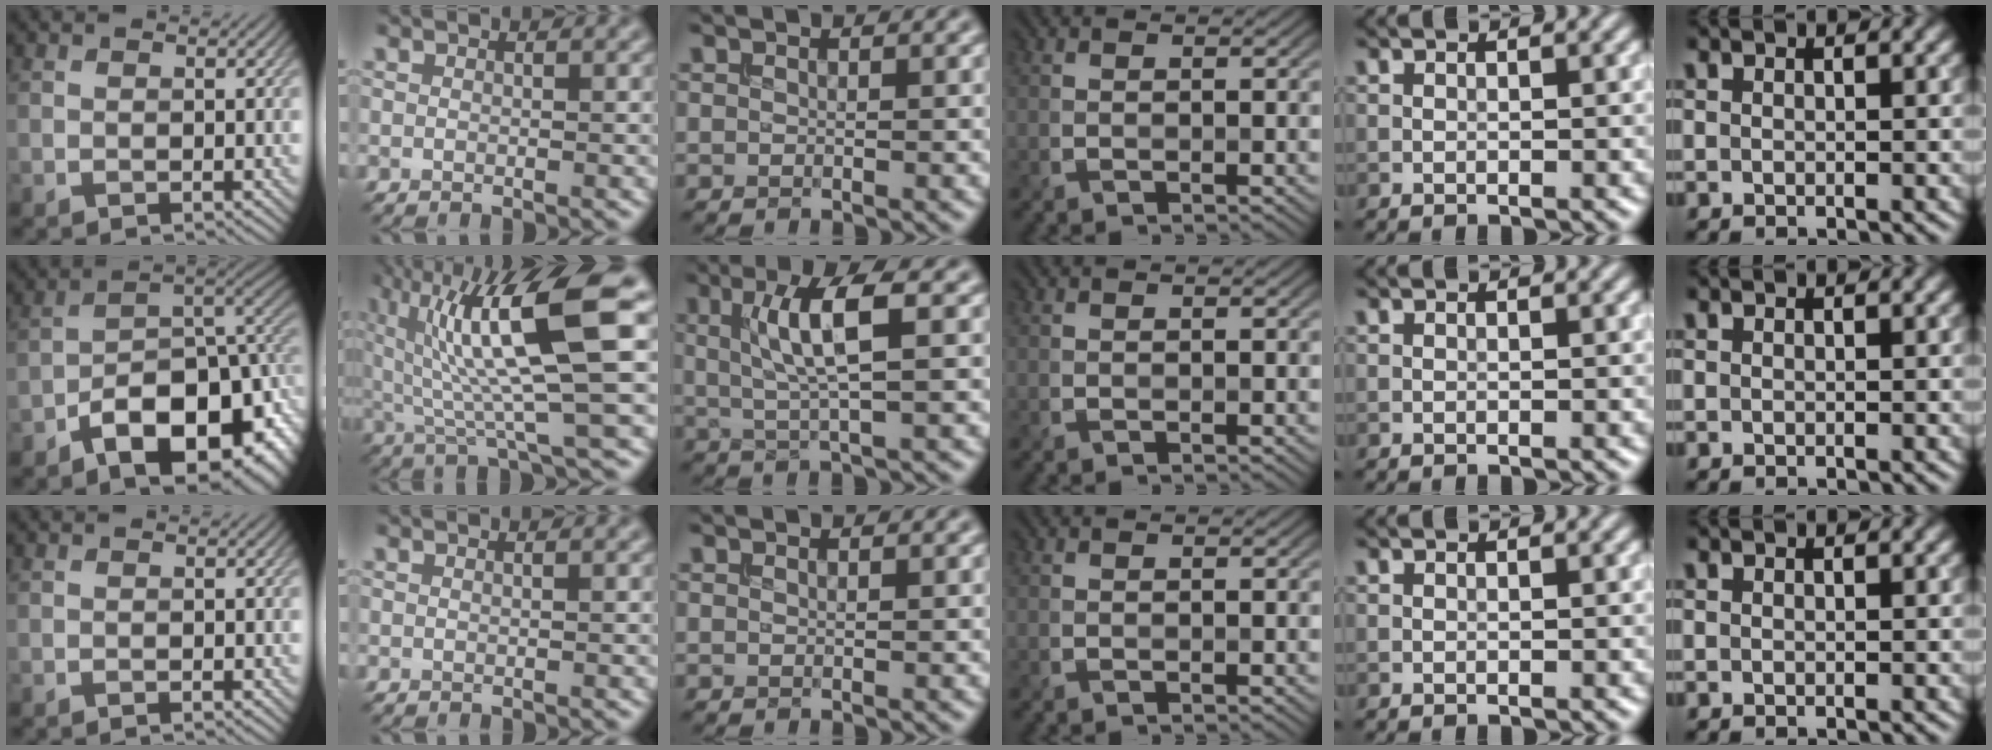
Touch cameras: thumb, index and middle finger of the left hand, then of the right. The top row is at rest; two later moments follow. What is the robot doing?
{"motion": "extract", "object": "bucket"}